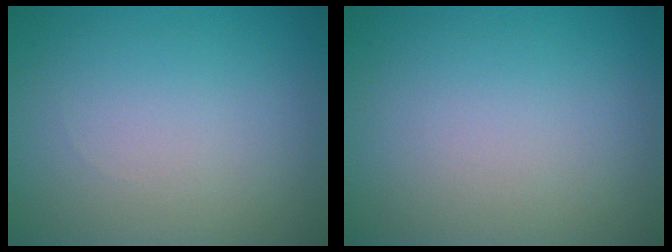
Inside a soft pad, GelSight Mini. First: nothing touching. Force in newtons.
{"total": 0.0}